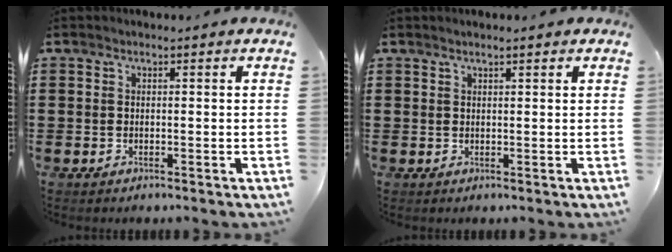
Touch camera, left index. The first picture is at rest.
{"total": 1.1, "force": [0.8, 0.1, 0.7], "torque": [-0.014, 0.001, 0.014]}